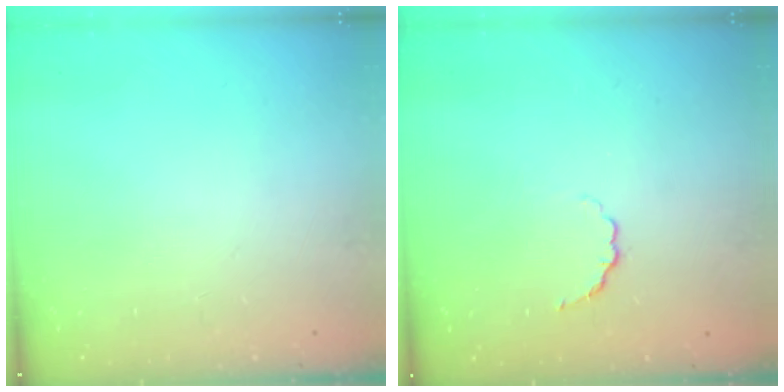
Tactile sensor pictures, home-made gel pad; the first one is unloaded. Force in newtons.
{"total": 3.0, "press": 2.9, "slide": 1.0}